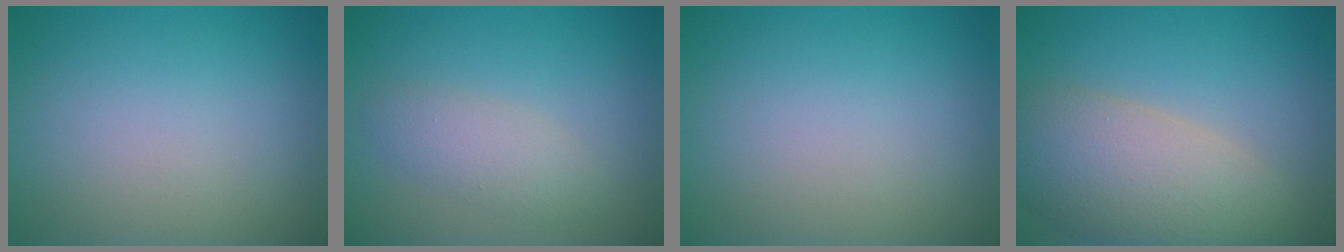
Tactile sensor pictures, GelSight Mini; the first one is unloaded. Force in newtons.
{"total": 2.4, "press": 2.4, "slide": 0.2}
{"total": 0.0}
{"total": 7.9, "press": 7.9, "slide": 0.7}